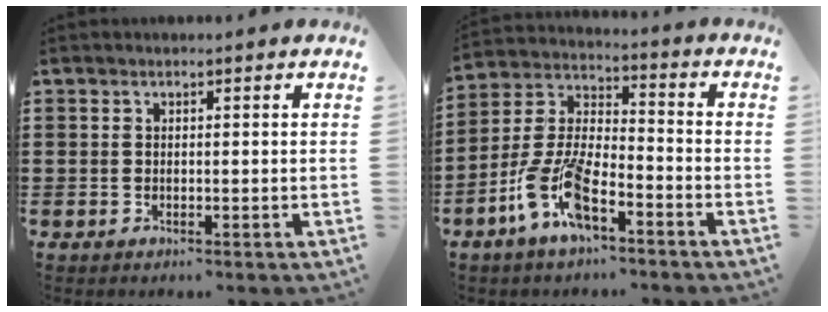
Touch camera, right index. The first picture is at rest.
{"total": 10.2, "force": [-6.1, 3.6, 7.3], "torque": [-0.188, -0.008, -0.124]}